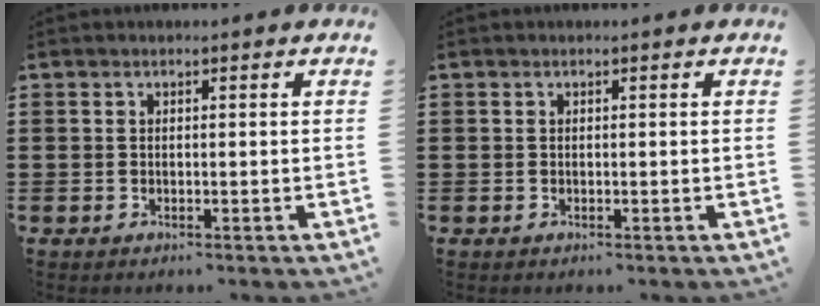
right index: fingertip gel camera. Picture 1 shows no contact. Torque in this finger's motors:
{"motor_torque": [0.00, 2.14, 0.00, -0.01]}